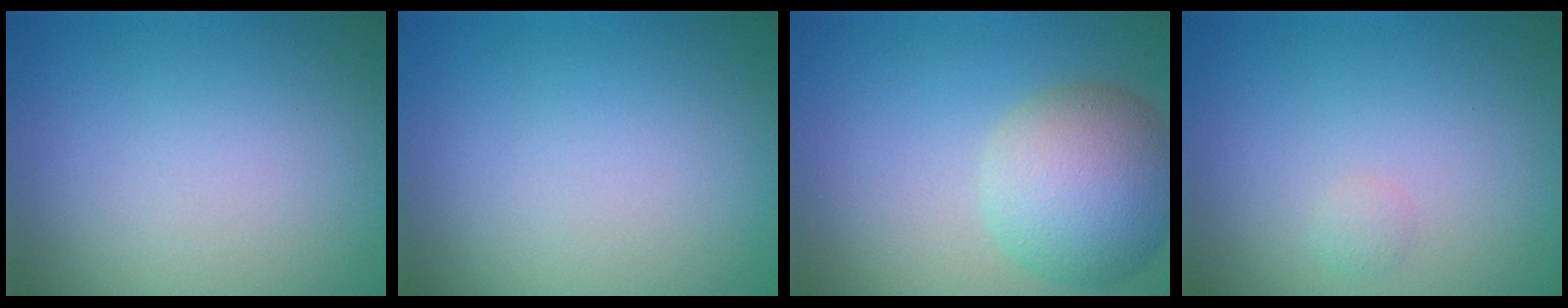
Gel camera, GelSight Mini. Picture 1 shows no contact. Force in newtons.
{"total": 0.0}
{"total": 6.8, "press": 6.8, "slide": 0.3}
{"total": 0.6, "press": 0.6, "slide": 0.1}